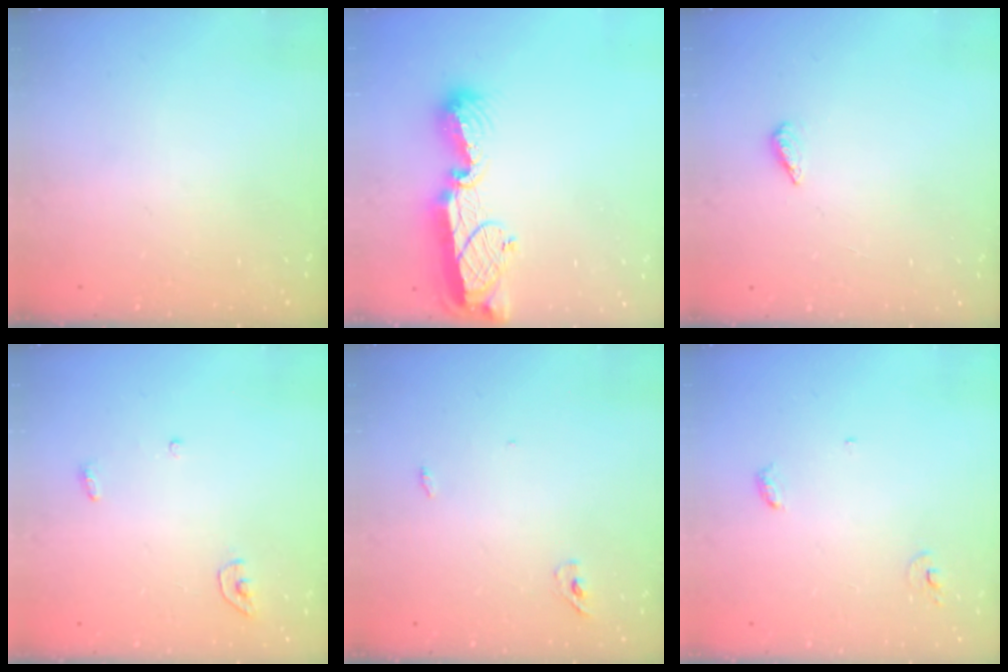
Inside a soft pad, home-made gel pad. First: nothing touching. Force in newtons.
{"total": 12.4, "press": 12.4, "slide": 1.0}
{"total": 2.3, "press": 2.2, "slide": 0.8}
{"total": 3.4, "press": 3.4, "slide": 0.3}
{"total": 6.0, "press": 2.8, "slide": 5.3}
{"total": 3.7, "press": 3.7, "slide": 0.3}